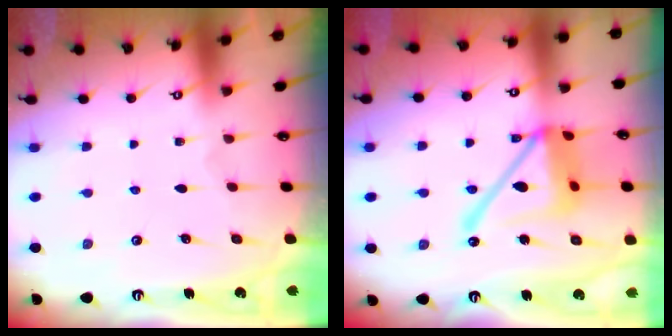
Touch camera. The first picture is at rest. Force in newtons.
{"total": 18.7, "press": 18.6, "slide": 1.7}